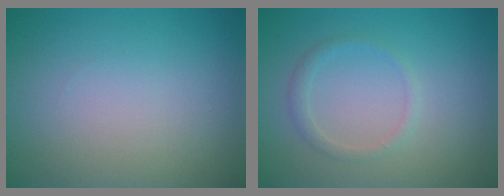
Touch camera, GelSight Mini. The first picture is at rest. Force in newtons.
{"total": 1.3, "press": 1.3, "slide": 0.0}